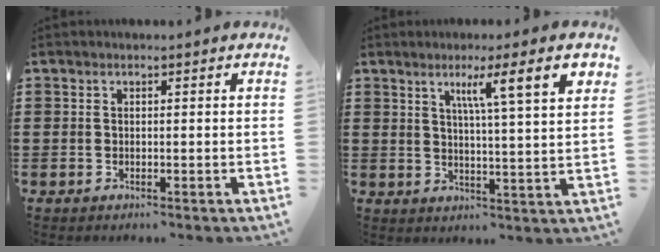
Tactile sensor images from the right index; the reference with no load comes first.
{"total": 7.8, "force": [4.0, 0.5, 6.7], "torque": [-0.116, -0.007, 0.058]}